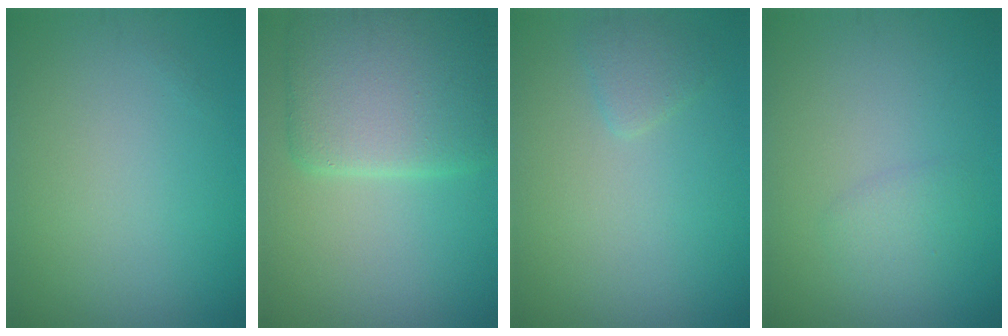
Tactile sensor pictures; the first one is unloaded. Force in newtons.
{"total": 7.8, "press": 7.8, "slide": 0.3}
{"total": 1.2, "press": 1.2, "slide": 0.1}
{"total": 1.3, "press": 1.3, "slide": 0.1}